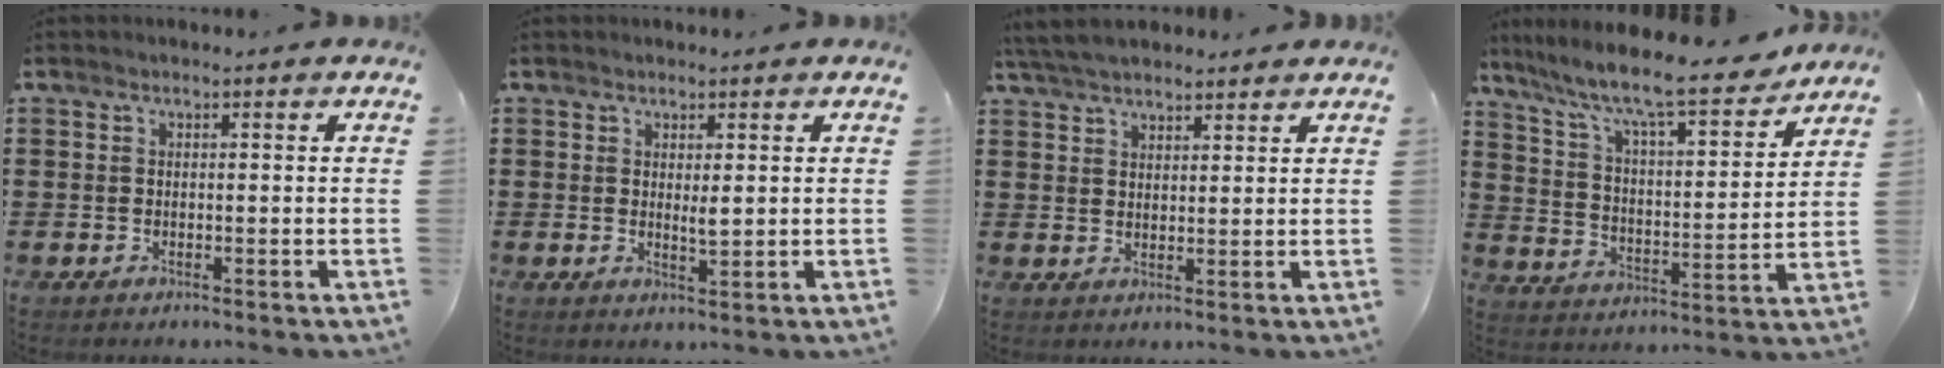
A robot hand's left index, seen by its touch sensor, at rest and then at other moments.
{"total": 2.1, "force": [0.6, 0.6, 2.0], "torque": [-0.032, -0.003, 0.009]}
{"total": 5.0, "force": [4.6, 1.0, 1.7], "torque": [-0.046, -0.003, 0.087]}
{"total": 10.5, "force": [9.0, 0.9, 5.3], "torque": [-0.130, -0.061, 0.147]}